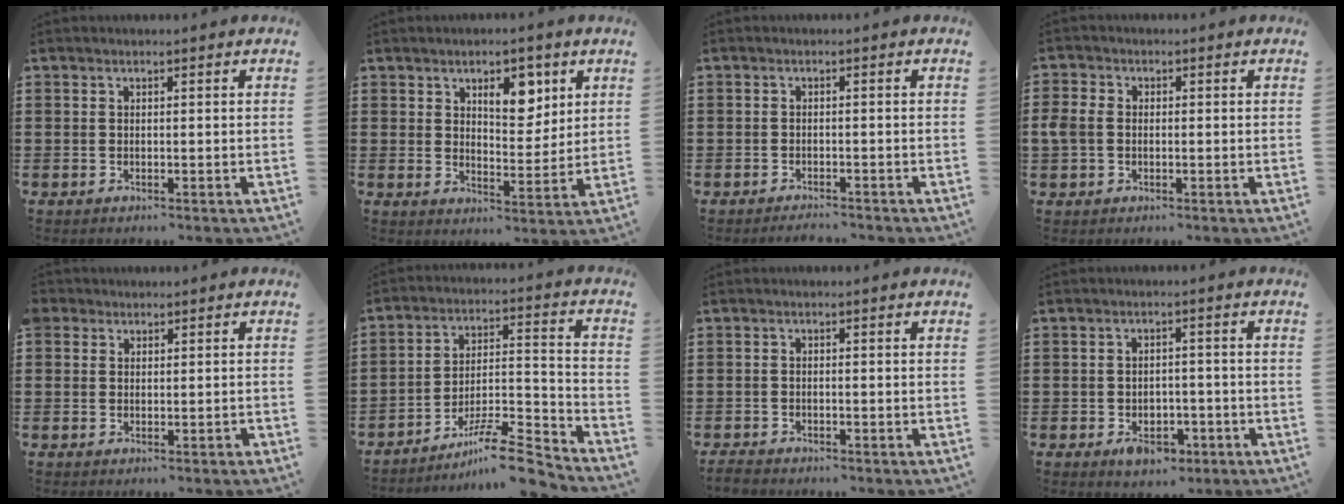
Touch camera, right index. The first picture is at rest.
{"total": 6.7, "force": [3.6, 3.6, 4.5], "torque": [-0.068, 0.002, 0.057]}
{"total": 1.6, "force": [-1.6, 0.1, -0.1], "torque": [-0.004, 0.004, -0.034]}
{"total": 2.7, "force": [-0.4, 2.0, 1.7], "torque": [-0.051, 0.000, -0.013]}
{"total": 1.2, "force": [0.3, 1.1, 0.1], "torque": [-0.006, 0.007, 0.004]}
{"total": 10.2, "force": [-8.7, 1.4, 5.1], "torque": [-0.066, 0.028, -0.161]}
{"total": 1.4, "force": [-1.3, 0.3, 0.4], "torque": [-0.011, -0.002, -0.026]}
{"total": 3.9, "force": [-2.3, 2.4, 2.0], "torque": [-0.033, 0.007, -0.041]}